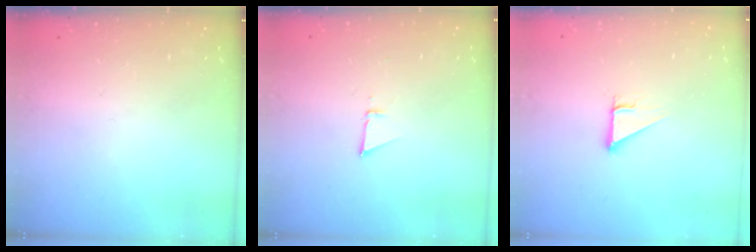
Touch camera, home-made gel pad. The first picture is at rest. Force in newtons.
{"total": 3.0, "press": 2.9, "slide": 0.8}
{"total": 2.7, "press": 2.7, "slide": 0.3}